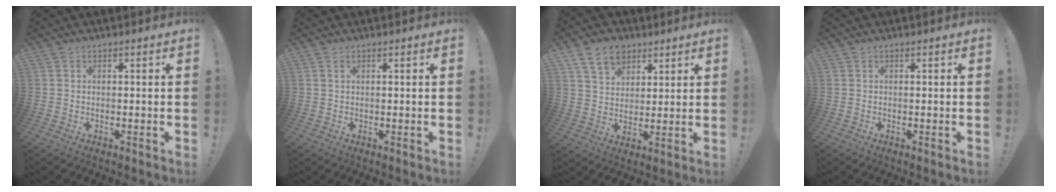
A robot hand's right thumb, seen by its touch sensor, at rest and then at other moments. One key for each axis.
{"total": 0.8, "fx": 0.4, "fy": 0.3, "fz": 0.5, "tx": -0.011, "ty": 0.001, "tz": 0.008}
{"total": 10.7, "fx": 6.3, "fy": 7.5, "fz": 4.4, "tx": -0.065, "ty": -0.027, "tz": 0.120}
{"total": 0.0}